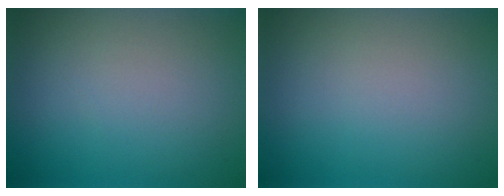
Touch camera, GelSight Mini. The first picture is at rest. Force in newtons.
{"total": 0.0}